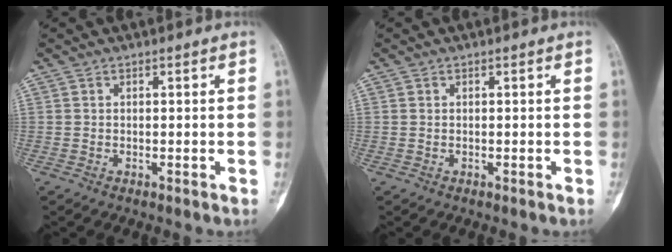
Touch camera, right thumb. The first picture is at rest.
{"total": 0.0}